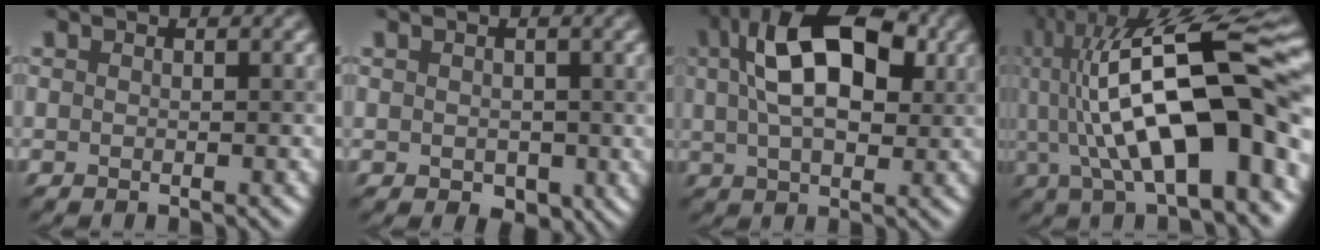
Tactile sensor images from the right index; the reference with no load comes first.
{"total": 1.5, "force": [0.0, 1.3, 0.8], "torque": [-0.015, -0.006, 0.002]}
{"total": 10.7, "force": [3.2, 5.8, 8.4], "torque": [-0.138, 0.029, 0.039]}
{"total": 14.7, "force": [0.4, 4.4, 14.0], "torque": [-0.209, 0.027, -0.002]}